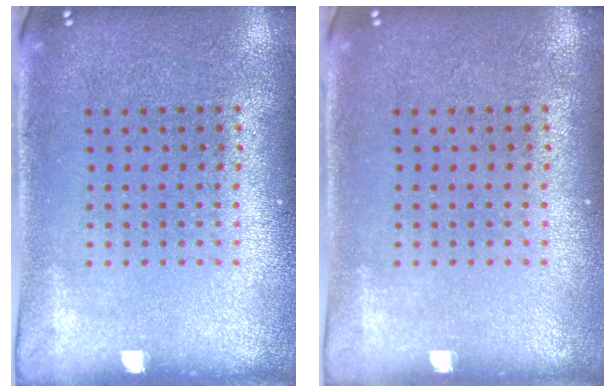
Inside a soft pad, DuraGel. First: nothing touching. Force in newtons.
{"total": 0.0}